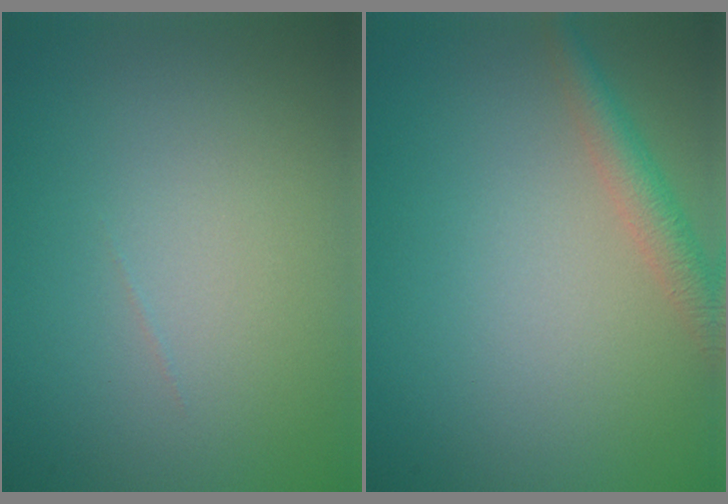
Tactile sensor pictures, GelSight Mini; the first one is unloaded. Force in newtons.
{"total": 2.6, "press": 2.6, "slide": 0.1}